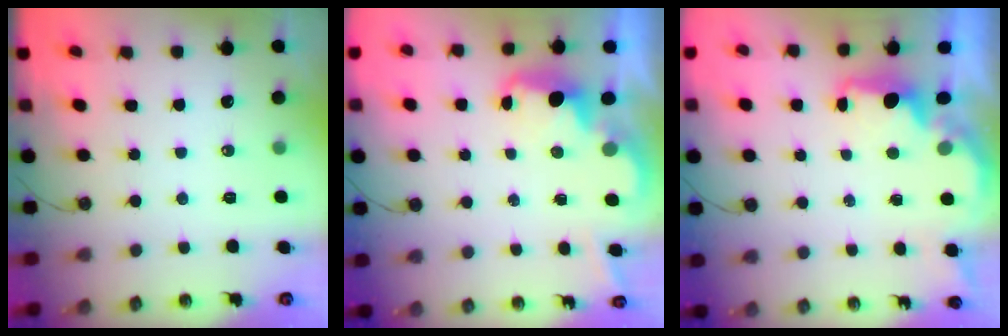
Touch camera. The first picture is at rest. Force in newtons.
{"total": 2.7, "press": 2.6, "slide": 0.5}
{"total": 1.8, "press": 1.7, "slide": 0.5}